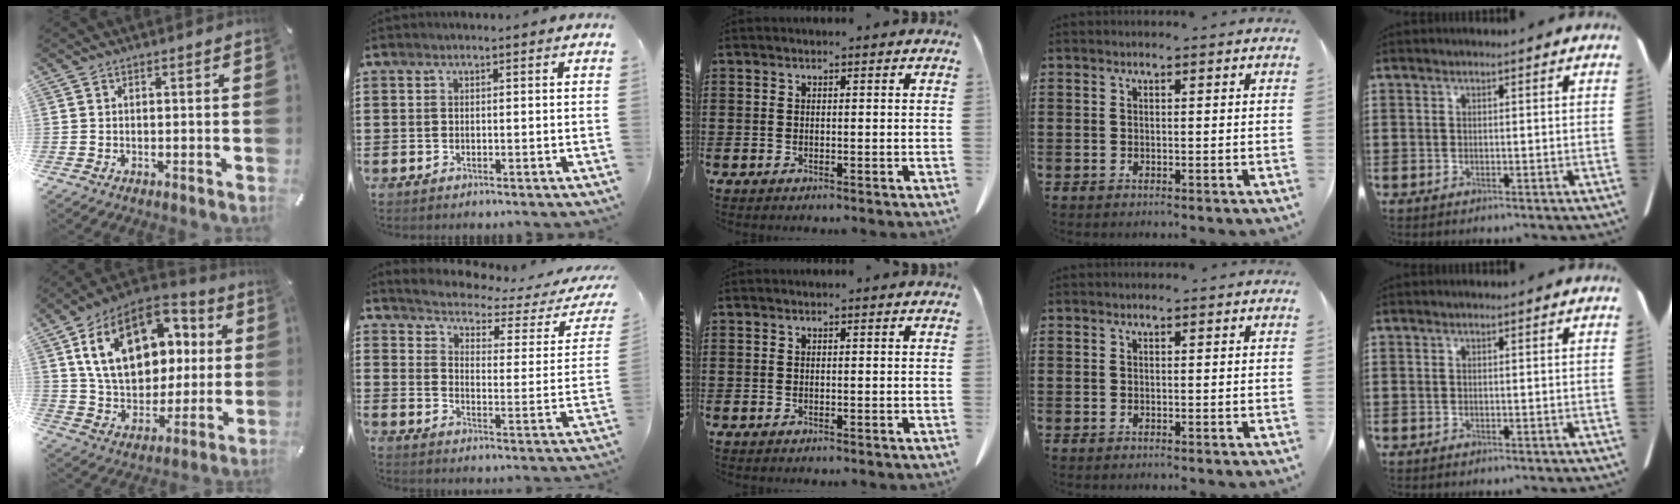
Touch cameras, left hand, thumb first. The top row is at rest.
{"thumb": {"total": 21.7, "force": [6.9, 15.2, 13.8], "torque": [-0.252, -0.014, 0.128]}, "index": {"total": 2.7, "force": [2.4, 0.2, 1.0], "torque": [-0.040, -0.028, 0.031]}}